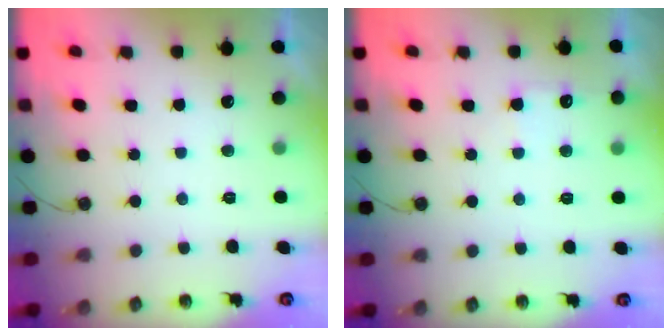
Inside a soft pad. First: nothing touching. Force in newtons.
{"total": 5.0, "press": 5.0, "slide": 0.6}